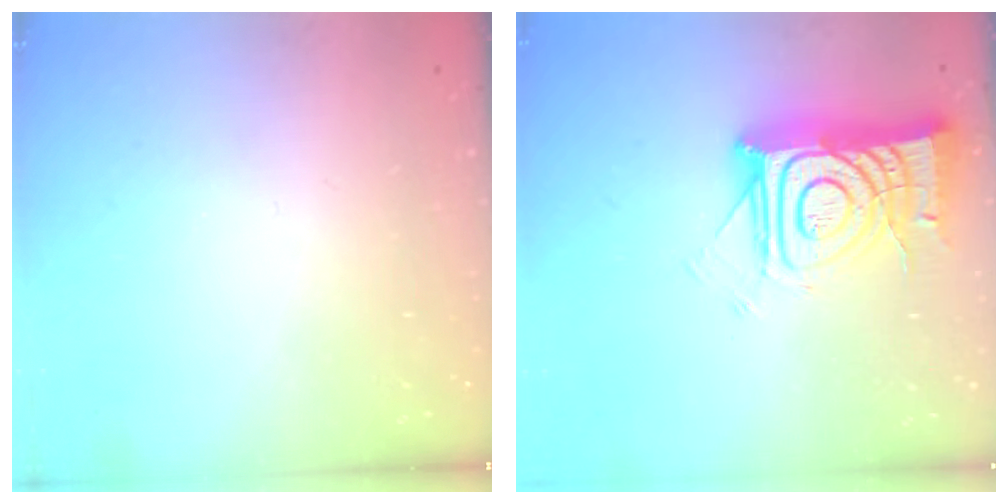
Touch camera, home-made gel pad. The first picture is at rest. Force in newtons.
{"total": 16.3, "press": 16.3, "slide": 1.5}